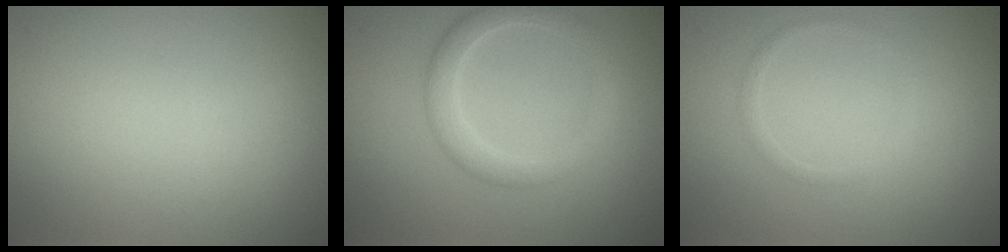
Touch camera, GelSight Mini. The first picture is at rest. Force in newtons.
{"total": 3.0, "press": 3.0, "slide": 0.1}
{"total": 0.9, "press": 0.9, "slide": 0.1}